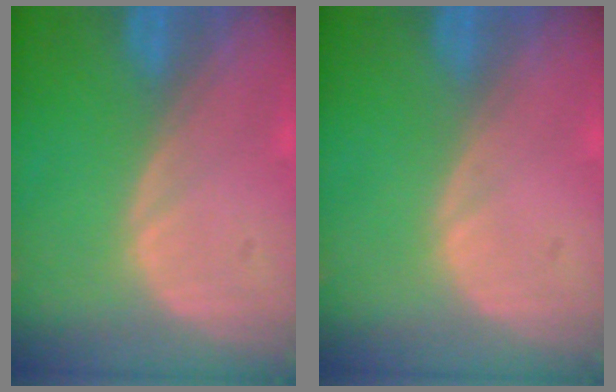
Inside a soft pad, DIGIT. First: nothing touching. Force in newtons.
{"total": 0.0}